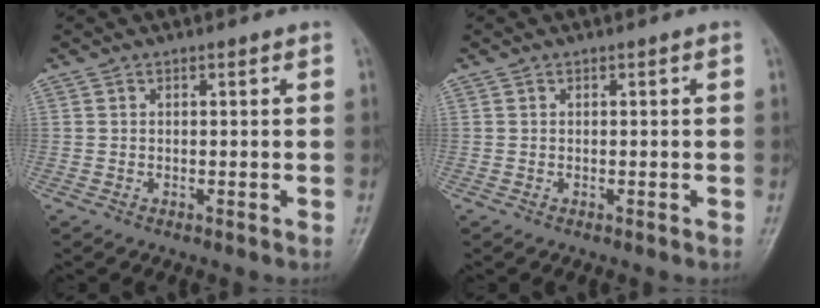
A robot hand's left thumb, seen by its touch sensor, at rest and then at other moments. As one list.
[{"total": 0.0}]